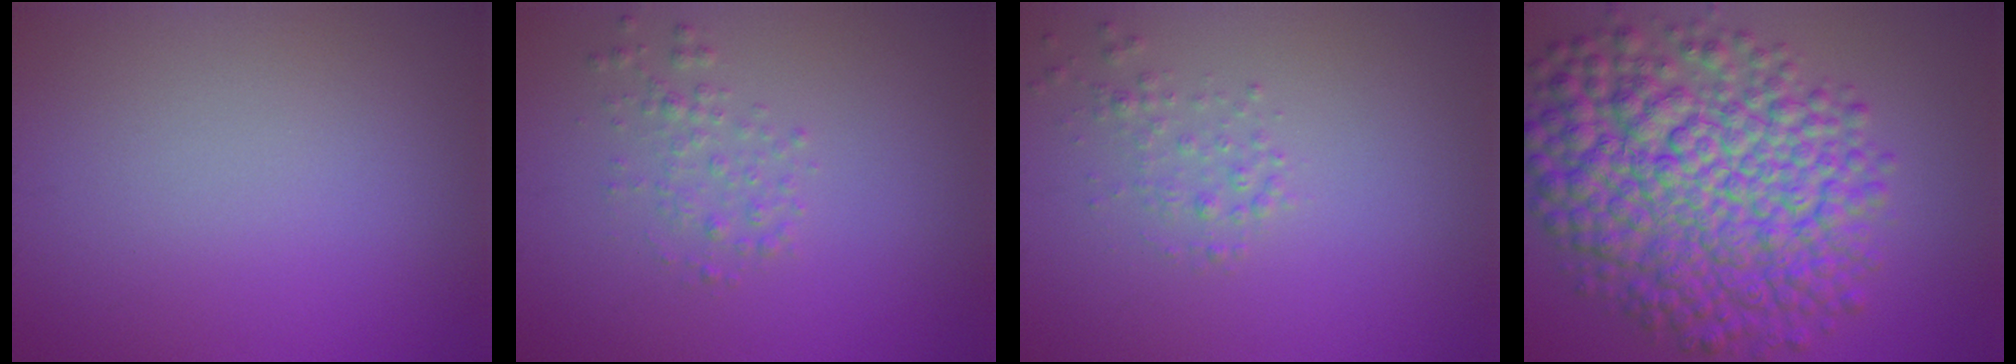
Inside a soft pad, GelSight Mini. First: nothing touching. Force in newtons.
{"total": 1.6, "press": 1.6, "slide": 0.0}
{"total": 1.4, "press": 1.4, "slide": 0.1}
{"total": 12.2, "press": 12.2, "slide": 0.2}